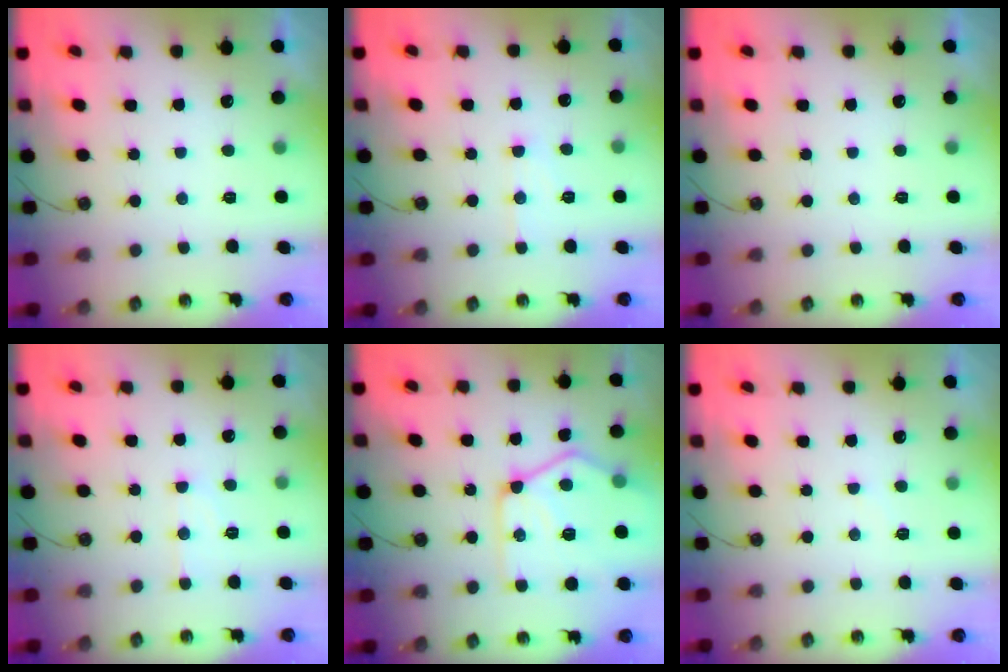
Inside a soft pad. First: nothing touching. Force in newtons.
{"total": 6.4, "press": 6.4, "slide": 0.3}
{"total": 0.0}
{"total": 6.8, "press": 6.7, "slide": 0.6}
{"total": 17.3, "press": 17.2, "slide": 1.5}
{"total": 5.4, "press": 5.4, "slide": 0.4}